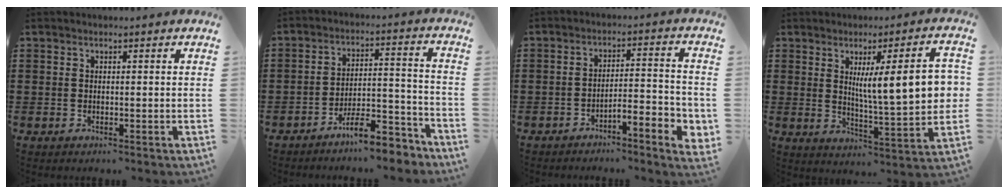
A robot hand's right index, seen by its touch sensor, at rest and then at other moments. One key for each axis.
{"total": 8.4, "fx": -7.3, "fy": 1.6, "fz": 3.7, "tx": -0.051, "ty": 0.026, "tz": -0.136}
{"total": 4.3, "fx": -3.5, "fy": 0.5, "fz": 2.6, "tx": -0.045, "ty": -0.004, "tz": -0.068}
{"total": 11.4, "fx": 2.6, "fy": 2.0, "fz": 11.0, "tx": -0.178, "ty": -0.002, "tz": 0.037}